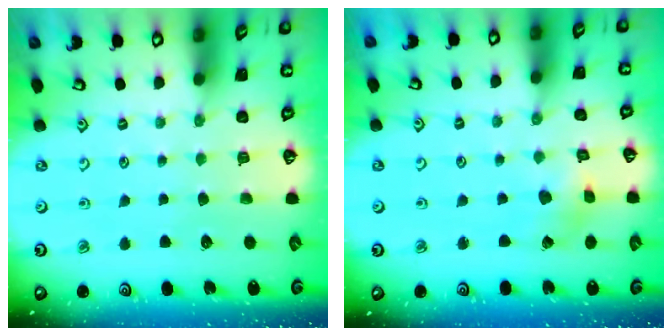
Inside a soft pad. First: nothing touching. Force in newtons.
{"total": 2.6, "press": 2.6, "slide": 0.5}